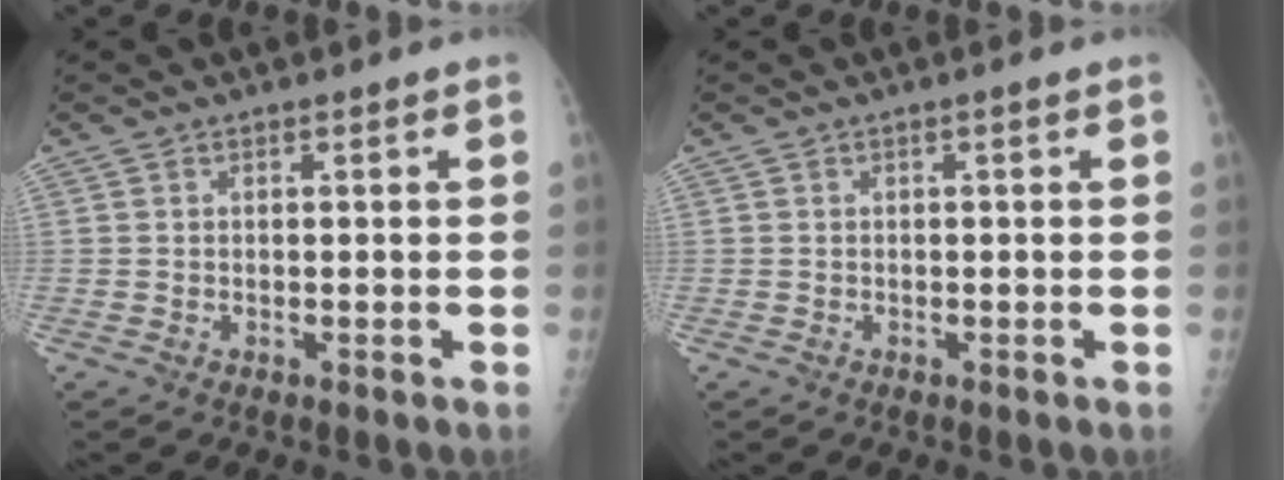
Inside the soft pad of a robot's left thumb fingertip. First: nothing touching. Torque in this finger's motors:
{"motor_torque": [0.04, -0.03, 0.01, 0.00, 0.00]}